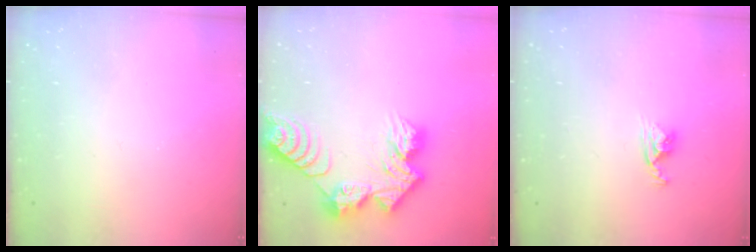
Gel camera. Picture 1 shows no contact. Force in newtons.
{"total": 13.5, "press": 13.5, "slide": 1.1}
{"total": 4.8, "press": 4.8, "slide": 0.2}